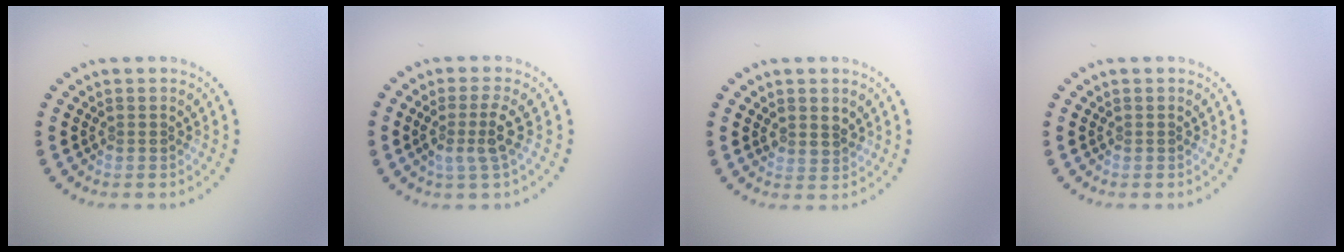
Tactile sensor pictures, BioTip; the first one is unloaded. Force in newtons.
{"total": 2.6, "press": 2.0, "slide": 1.8}
{"total": 1.1, "press": 0.9, "slide": 0.7}
{"total": 0.0}